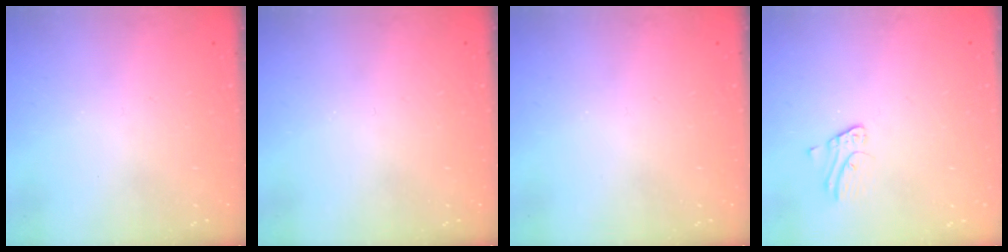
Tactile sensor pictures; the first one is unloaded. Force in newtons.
{"total": 0.0}
{"total": 0.0}
{"total": 2.7, "press": 2.7, "slide": 0.3}